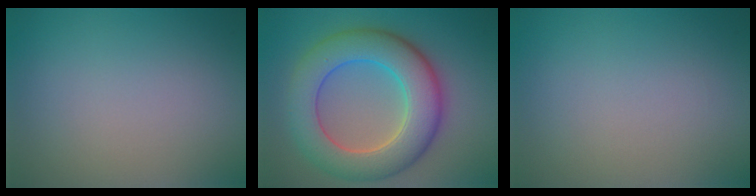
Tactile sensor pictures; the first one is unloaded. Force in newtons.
{"total": 9.1, "press": 9.1, "slide": 0.4}
{"total": 0.0}